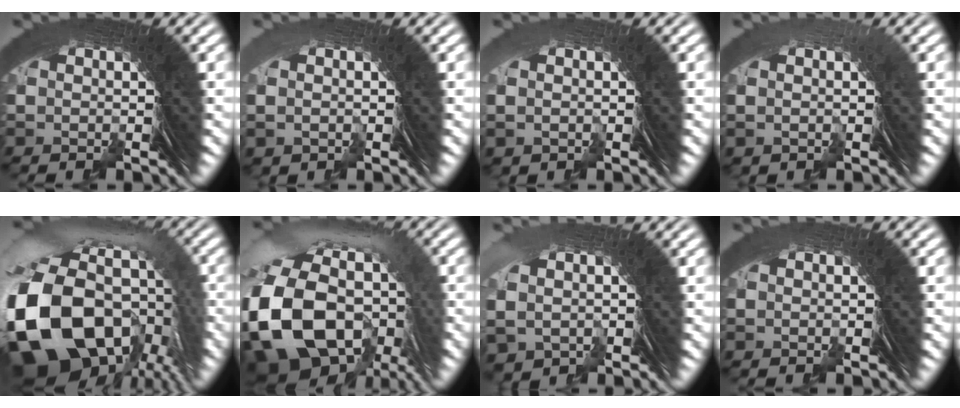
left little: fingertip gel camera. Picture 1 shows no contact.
{"total": 0.8, "force": [-0.4, 0.0, -0.7], "torque": [0.017, 0.004, -0.005]}
{"total": 1.1, "force": [-0.6, -0.4, -0.8], "torque": [0.018, 0.002, -0.004]}
{"total": 0.9, "force": [-0.6, -0.4, -0.5], "torque": [0.020, 0.007, -0.010]}
{"total": 21.2, "force": [-2.5, 15.0, 14.8], "torque": [-0.291, -0.047, -0.027]}
{"total": 15.4, "force": [-1.8, 11.2, 10.4], "torque": [-0.241, -0.050, -0.010]}
{"total": 1.9, "force": [-0.9, 1.7, 0.2], "torque": [-0.010, -0.006, -0.009]}
{"total": 0.7, "force": [-0.3, -0.4, -0.5], "torque": [0.011, 0.003, -0.006]}